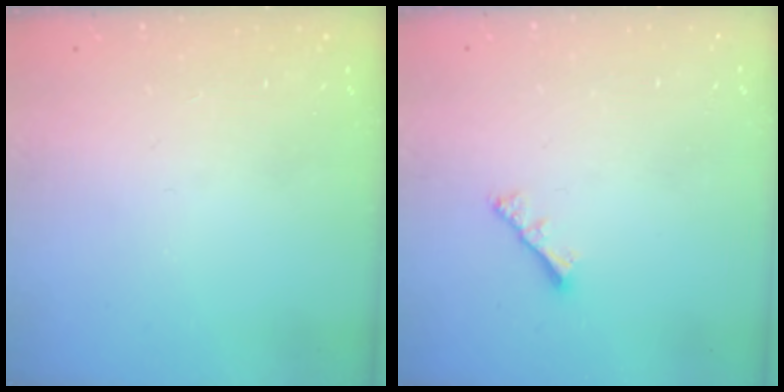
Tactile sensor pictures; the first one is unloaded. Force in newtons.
{"total": 2.4, "press": 2.4, "slide": 0.6}